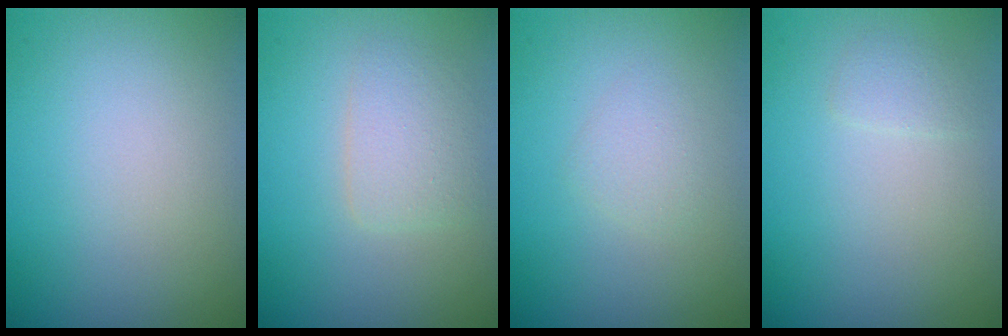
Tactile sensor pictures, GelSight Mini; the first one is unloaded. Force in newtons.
{"total": 2.3, "press": 2.3, "slide": 0.1}
{"total": 1.1, "press": 1.1, "slide": 0.0}
{"total": 0.9, "press": 0.9, "slide": 0.0}